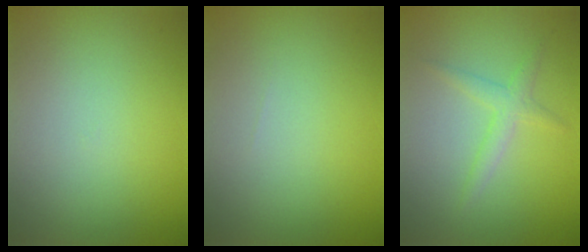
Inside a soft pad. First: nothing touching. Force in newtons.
{"total": 0.0}
{"total": 1.8, "press": 1.8, "slide": 0.0}